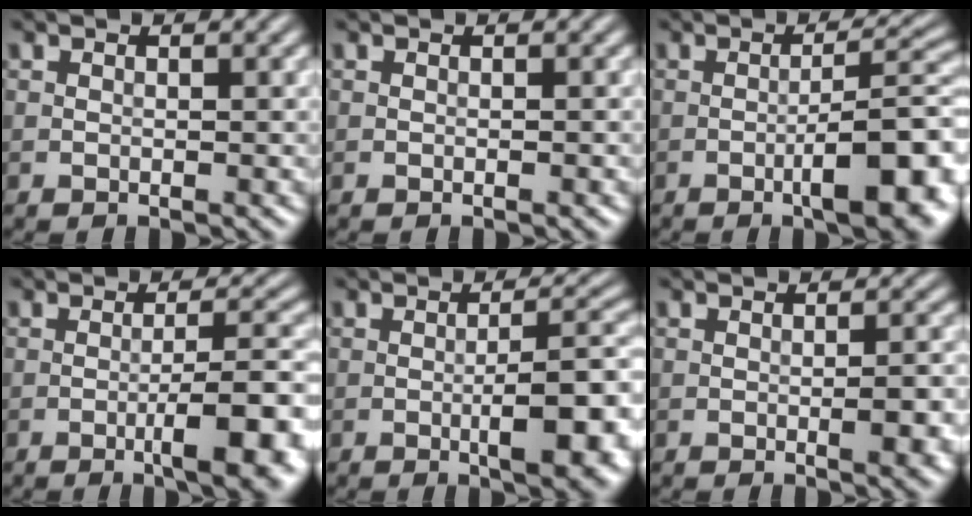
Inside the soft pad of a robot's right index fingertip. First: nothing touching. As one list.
[{"total": 0.0}, {"total": 8.8, "force": [-3.2, 2.2, 7.9], "torque": [-0.104, 0.009, -0.045]}, {"total": 7.5, "force": [-2.8, 1.7, 6.8], "torque": [-0.089, 0.005, -0.038]}, {"total": 7.1, "force": [-1.8, 1.7, 6.7], "torque": [-0.097, 0.000, -0.025]}, {"total": 3.1, "force": [-0.7, 0.6, 3.0], "torque": [-0.043, 0.000, -0.009]}]